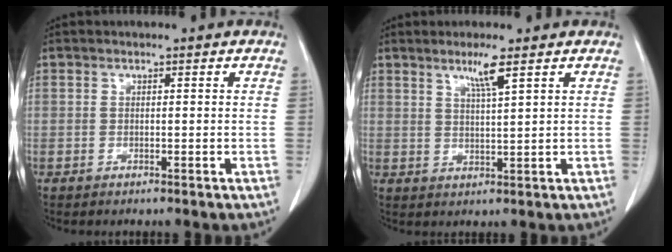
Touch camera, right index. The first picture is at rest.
{"total": 3.8, "force": [2.3, -0.5, 3.0], "torque": [-0.059, -0.006, 0.047]}